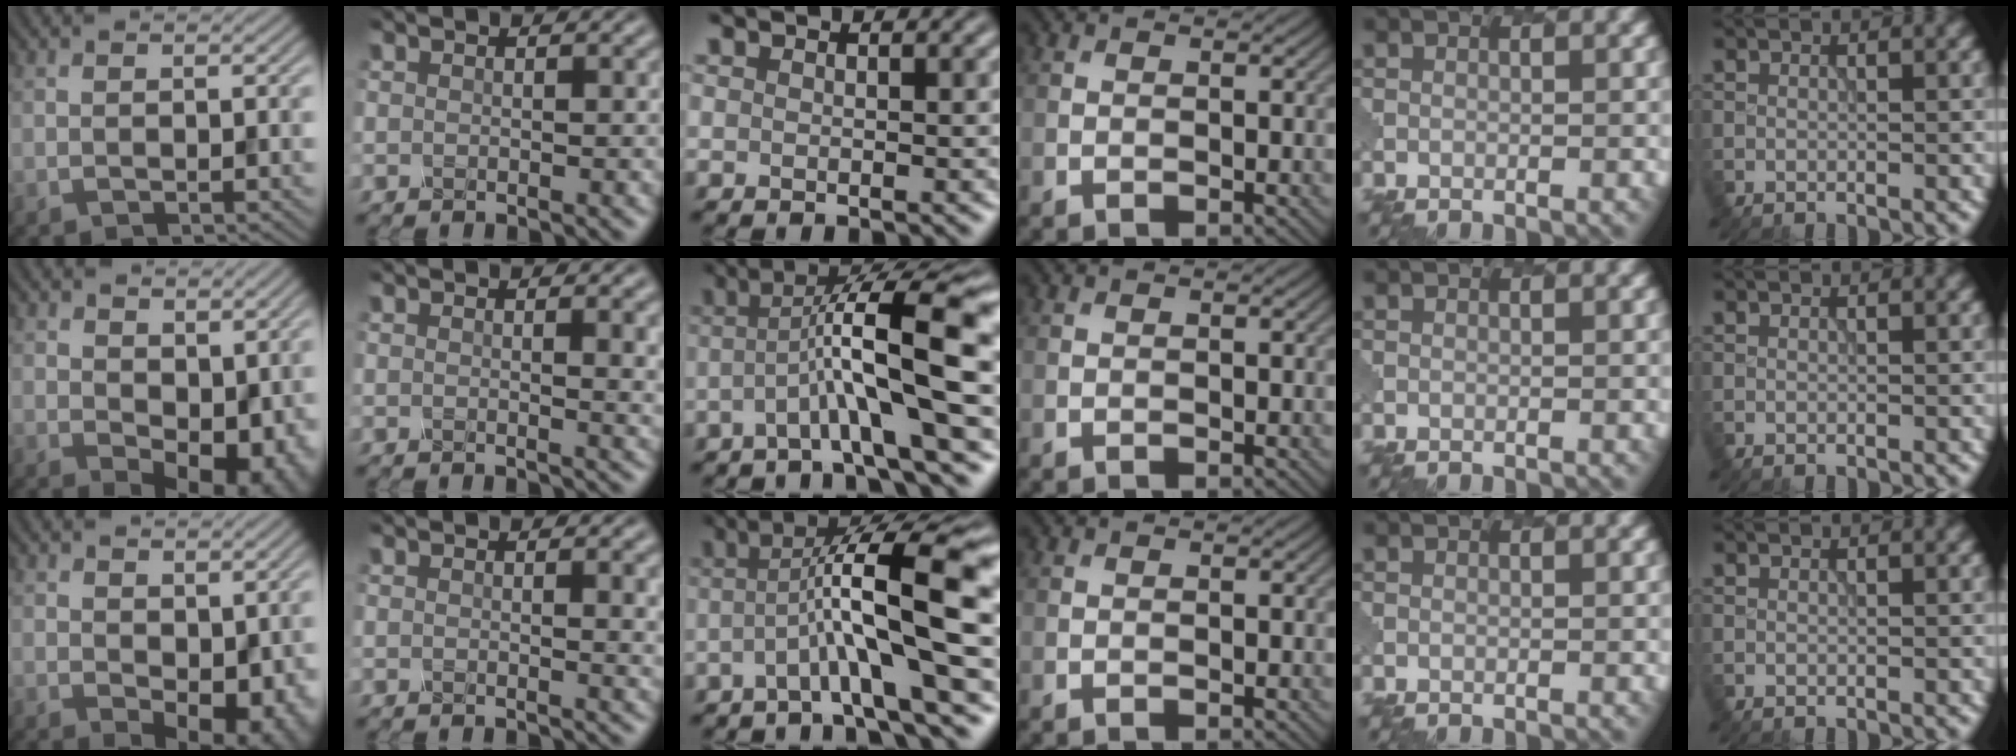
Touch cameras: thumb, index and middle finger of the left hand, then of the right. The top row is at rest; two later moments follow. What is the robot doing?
{"motion": "dispense", "object": "dispenser bottle"}